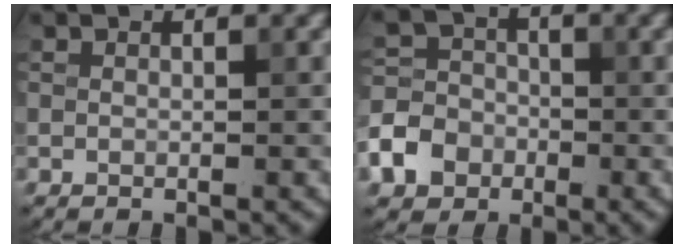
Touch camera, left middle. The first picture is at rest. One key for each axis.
{"total": 5.9, "fx": -2.9, "fy": 4.7, "fz": 2.1, "tx": -0.033, "ty": -0.012, "tz": -0.066}